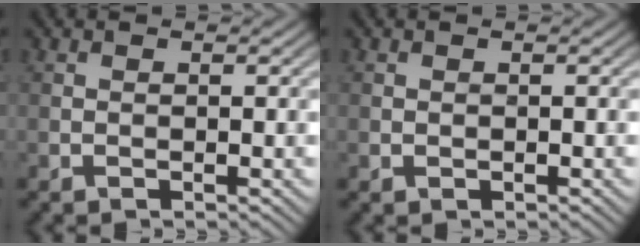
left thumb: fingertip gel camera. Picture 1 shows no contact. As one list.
[{"total": 0.6, "force": [0.0, 0.6, 0.1], "torque": [0.001, -0.005, 0.002]}]